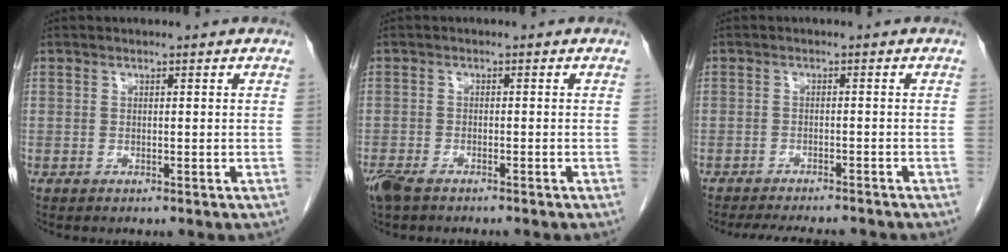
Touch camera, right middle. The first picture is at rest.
{"total": 5.3, "force": [-4.1, 1.5, 2.9], "torque": [-0.055, -0.013, -0.066]}
{"total": 9.0, "force": [-8.2, 1.7, 3.2], "torque": [-0.046, -0.006, -0.110]}